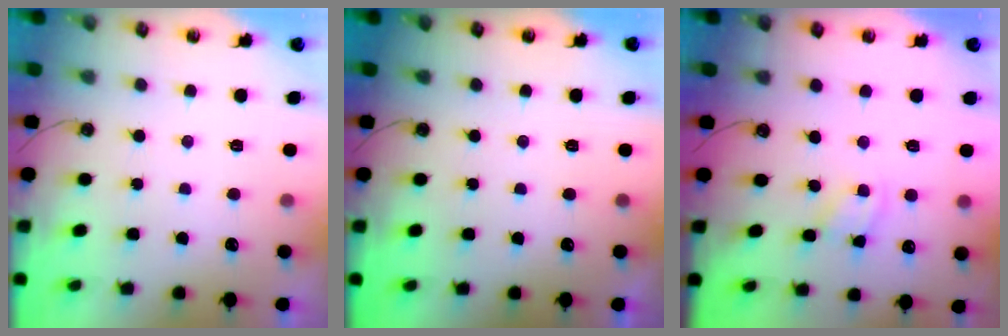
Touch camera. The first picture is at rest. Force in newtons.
{"total": 0.0}
{"total": 1.8, "press": 1.8, "slide": 0.3}